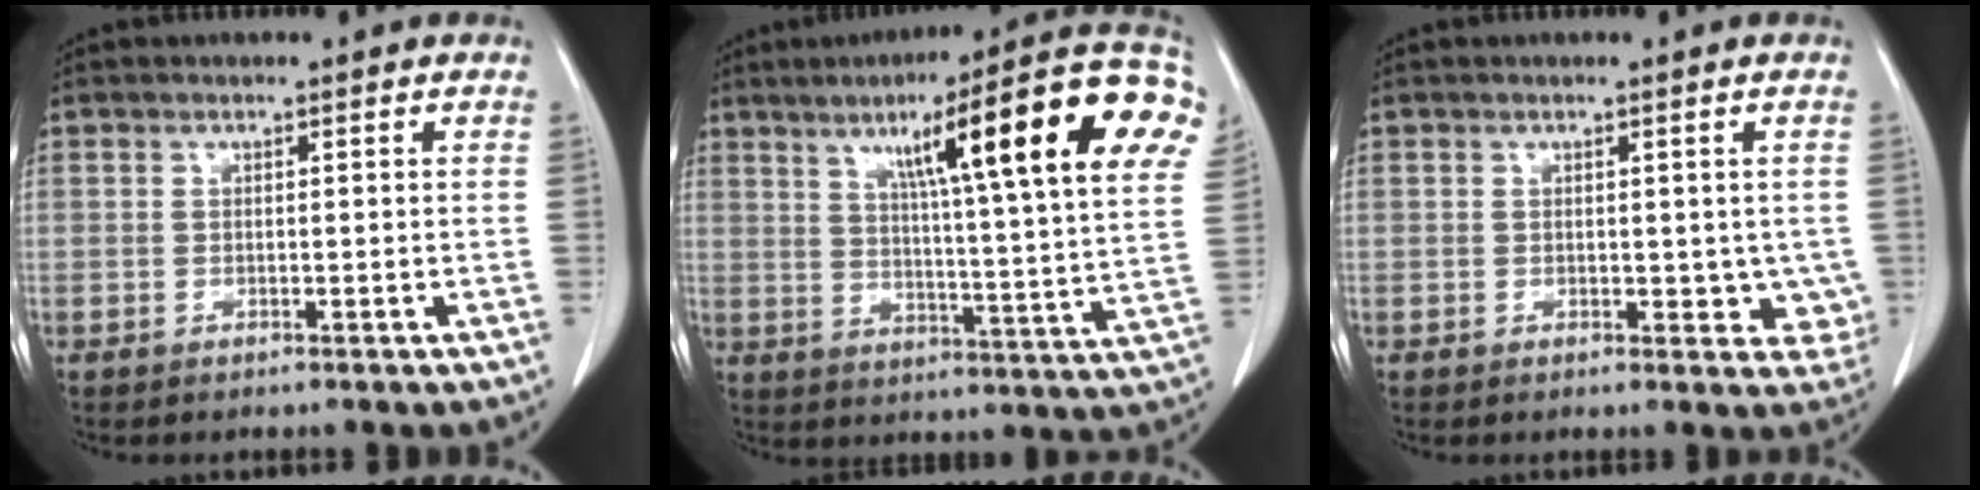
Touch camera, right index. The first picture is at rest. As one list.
[{"total": 24.9, "force": [10.0, 1.4, 22.8], "torque": [-0.282, 0.034, 0.133]}, {"total": 4.2, "force": [0.2, 2.6, 3.4], "torque": [-0.016, -0.005, 0.004]}]